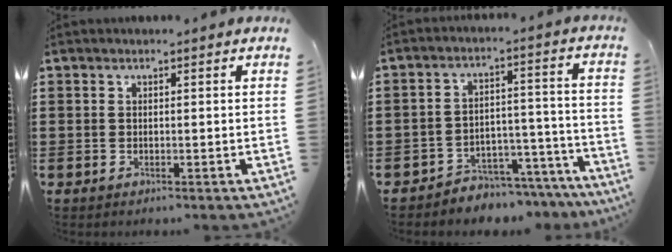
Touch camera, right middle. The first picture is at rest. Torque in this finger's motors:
{"motor_torque": [1.26, -0.88, 0.14, 0.06]}